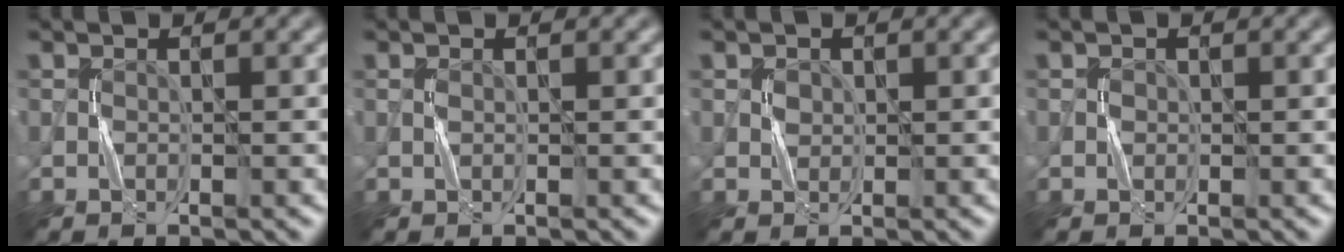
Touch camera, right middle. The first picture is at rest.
{"total": 0.0}
{"total": 0.9, "force": [0.2, 0.8, 0.3], "torque": [-0.005, 0.000, 0.005]}
{"total": 0.6, "force": [0.0, 0.6, 0.1], "torque": [0.002, -0.001, -0.002]}